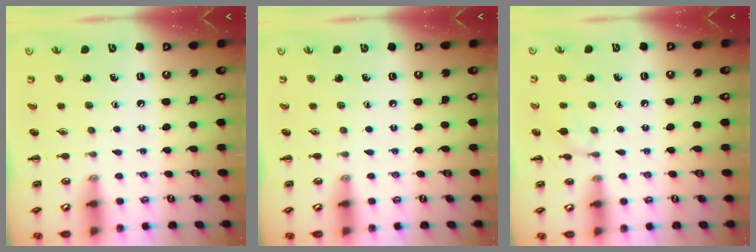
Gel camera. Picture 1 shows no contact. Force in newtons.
{"total": 0.0}
{"total": 6.9, "press": 6.5, "slide": 2.2}